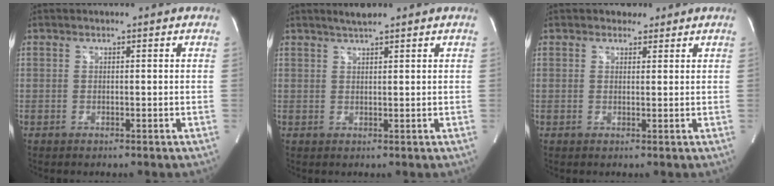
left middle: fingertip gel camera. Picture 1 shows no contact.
{"total": 2.3, "force": [2.0, 0.1, 1.2], "torque": [-0.028, 0.007, 0.037]}
{"total": 2.2, "force": [1.6, 1.4, 0.4], "torque": [-0.006, 0.008, 0.021]}